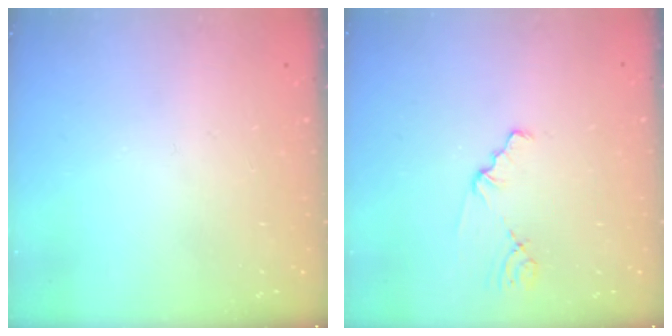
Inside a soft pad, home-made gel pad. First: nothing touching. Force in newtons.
{"total": 1.3, "press": 1.3, "slide": 0.3}